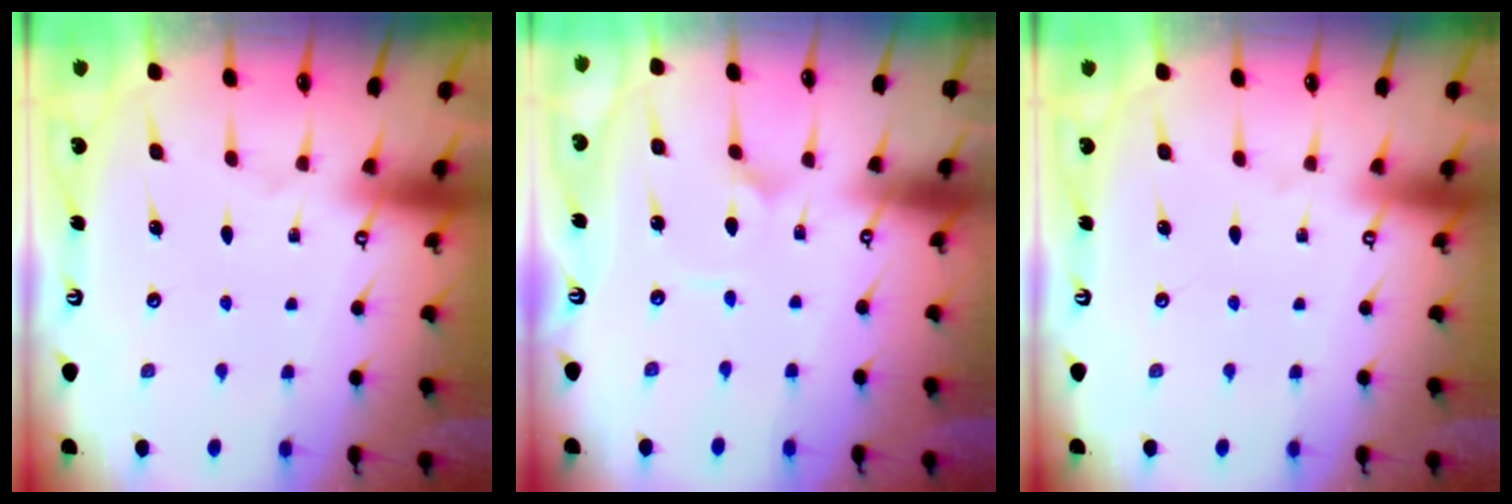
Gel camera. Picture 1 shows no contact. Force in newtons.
{"total": 1.8, "press": 1.8, "slide": 0.1}
{"total": 0.0}